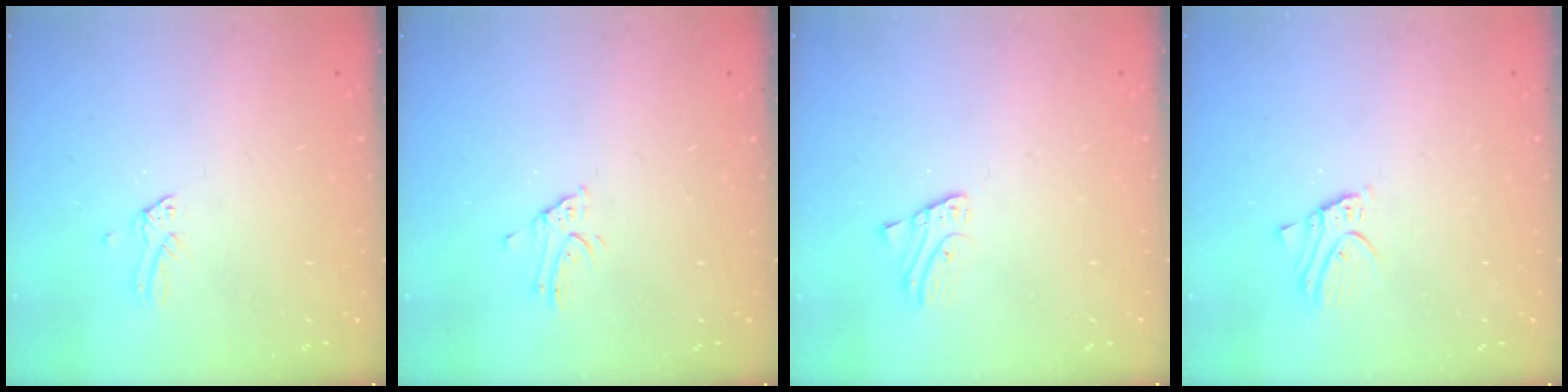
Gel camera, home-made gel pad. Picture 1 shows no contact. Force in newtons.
{"total": 2.8, "press": 2.8, "slide": 0.3}
{"total": 1.1, "press": 1.1, "slide": 0.1}
{"total": 3.1, "press": 3.1, "slide": 0.2}